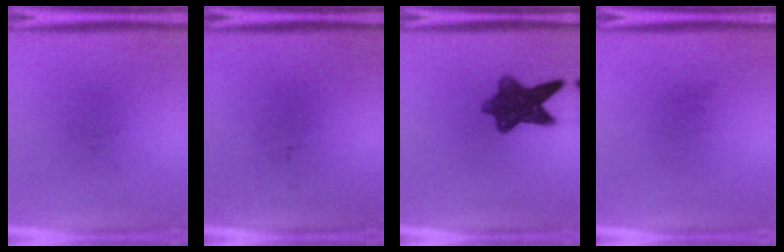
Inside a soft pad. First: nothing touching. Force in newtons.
{"total": 0.0}
{"total": 8.7}
{"total": 0.0}